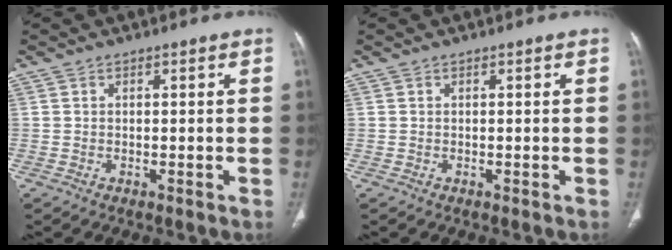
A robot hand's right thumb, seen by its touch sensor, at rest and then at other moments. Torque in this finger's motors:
{"motor_torque": [0.01, 0.01, 0.13, -0.13, 0.02]}